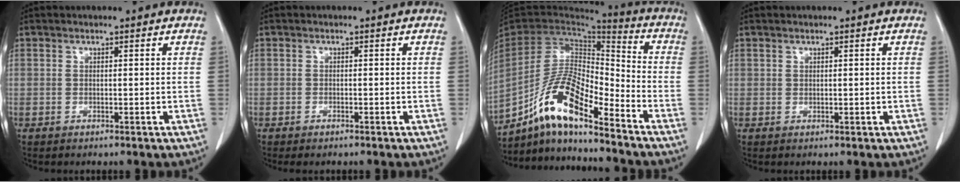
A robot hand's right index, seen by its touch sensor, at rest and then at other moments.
{"total": 1.3, "force": [-1.1, 0.3, 0.7], "torque": [-0.012, -0.002, -0.015]}
{"total": 15.1, "force": [-10.2, 3.3, 10.6], "torque": [-0.209, 0.013, -0.187]}
{"total": 0.0}